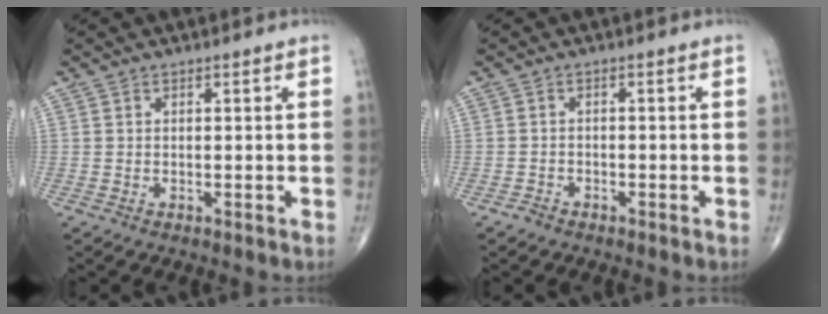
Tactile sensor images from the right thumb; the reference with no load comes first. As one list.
[{"total": 1.2, "force": [-1.1, 0.6, 0.2], "torque": [-0.007, 0.003, -0.023]}]